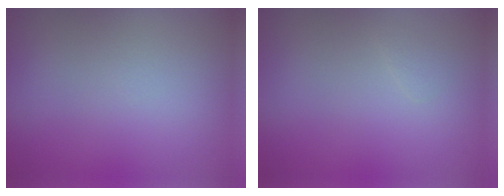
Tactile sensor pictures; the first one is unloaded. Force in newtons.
{"total": 0.5, "press": 0.5, "slide": 0.0}